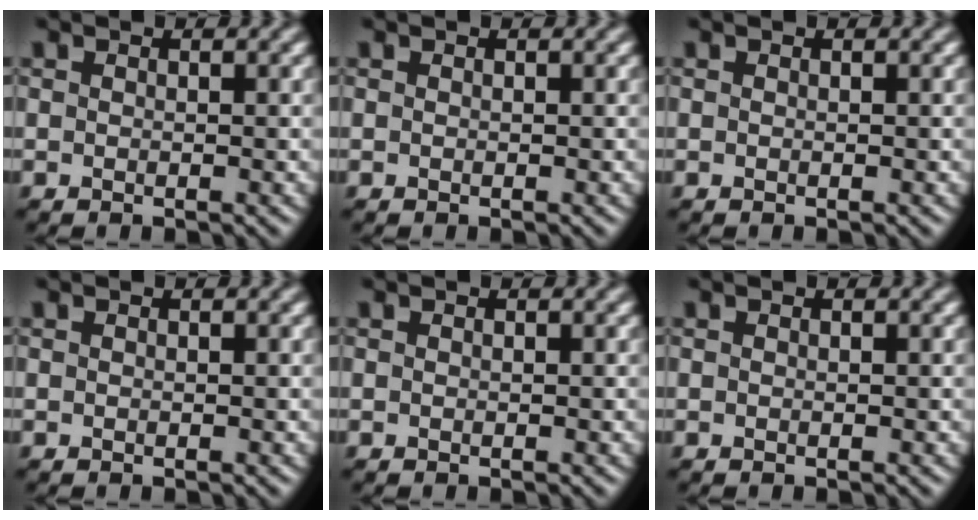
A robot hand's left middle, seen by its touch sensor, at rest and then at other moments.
{"total": 0.0}
{"total": 0.0}
{"total": 0.0}
{"total": 0.0}
{"total": 0.0}